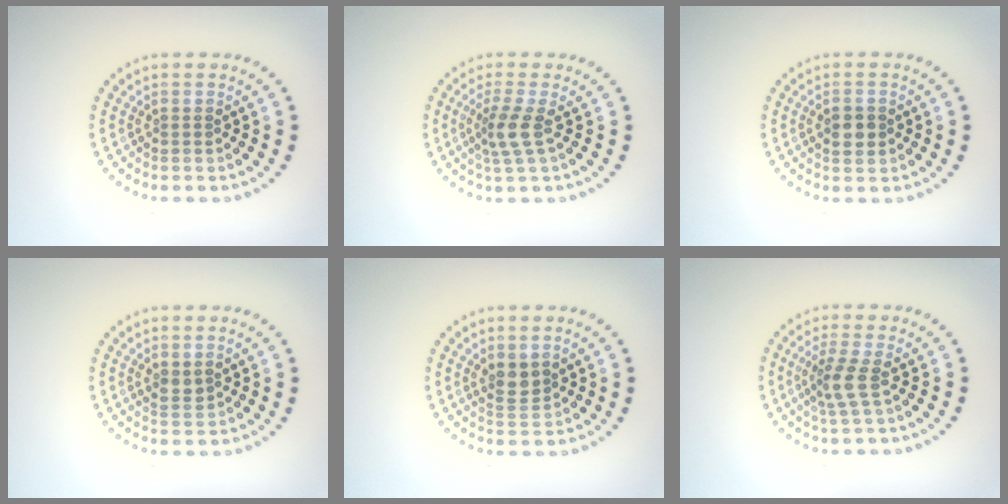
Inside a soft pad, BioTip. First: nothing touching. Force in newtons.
{"total": 2.3, "press": 1.8, "slide": 1.5}
{"total": 2.4, "press": 2.4, "slide": 0.2}
{"total": 1.1, "press": 1.1, "slide": 0.4}
{"total": 2.0, "press": 1.7, "slide": 1.0}
{"total": 2.5, "press": 1.8, "slide": 1.6}